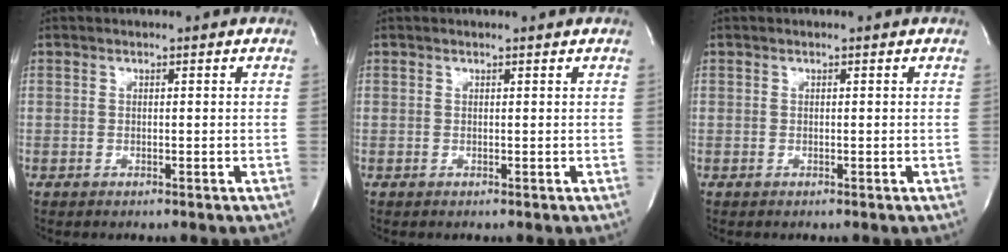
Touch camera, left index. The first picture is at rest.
{"total": 0.0}
{"total": 0.0}